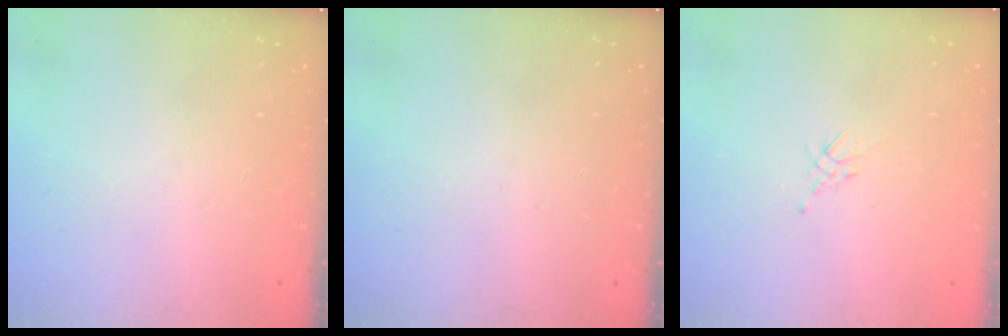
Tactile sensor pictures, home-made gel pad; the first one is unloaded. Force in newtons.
{"total": 0.0}
{"total": 2.1, "press": 2.0, "slide": 0.5}